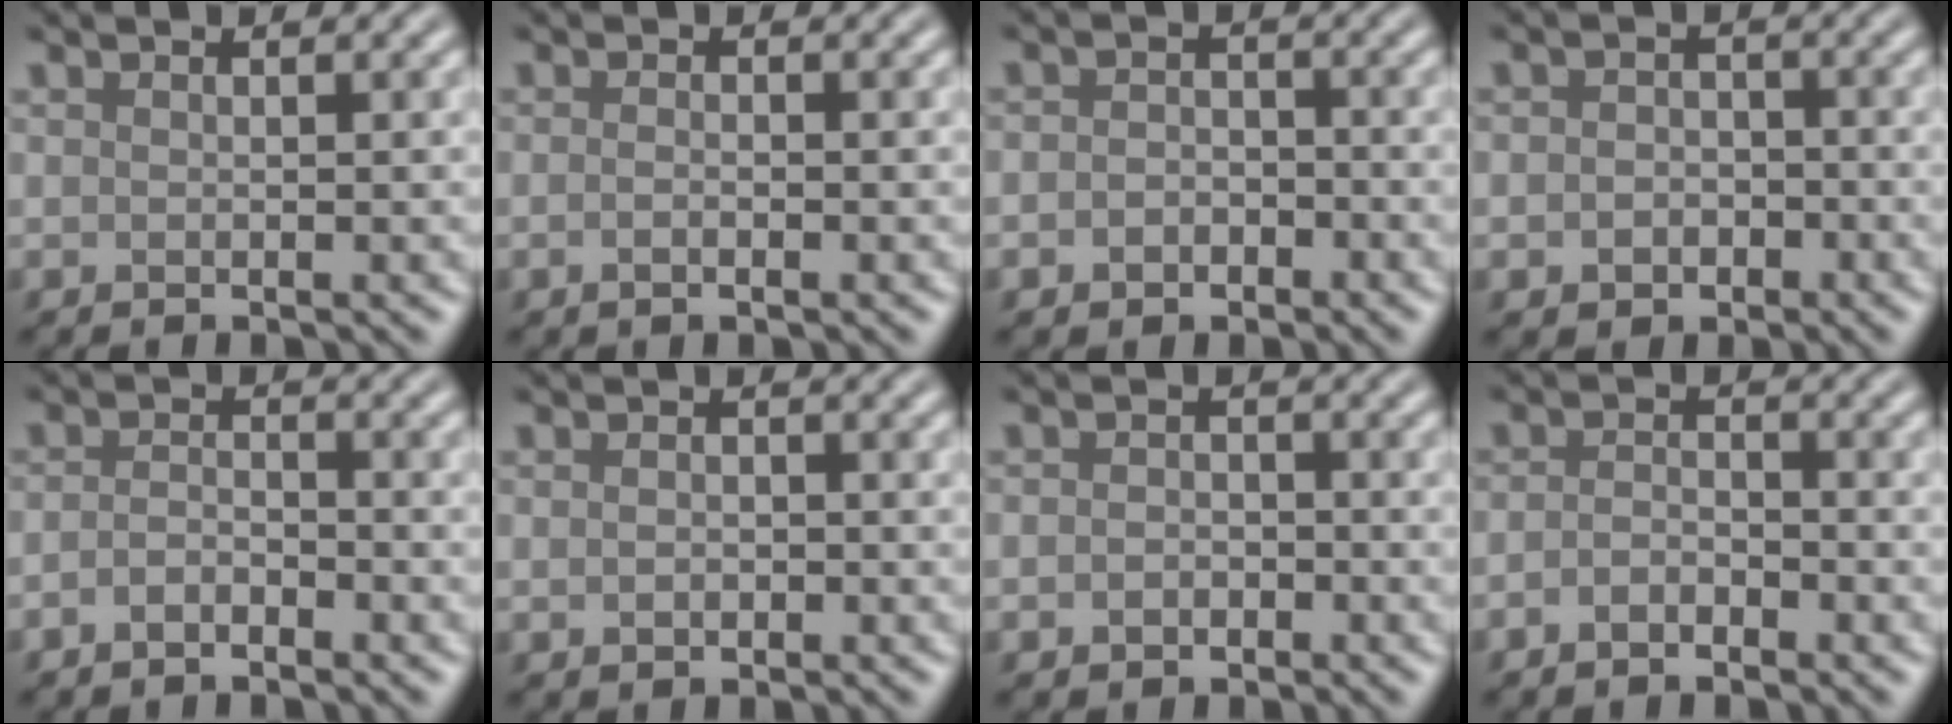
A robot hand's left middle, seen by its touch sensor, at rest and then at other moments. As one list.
[{"total": 1.0, "force": [-0.4, 0.4, 0.9], "torque": [-0.017, -0.001, -0.009]}, {"total": 2.1, "force": [-0.9, 1.6, 1.0], "torque": [-0.015, 0.000, -0.023]}, {"total": 2.3, "force": [-0.8, 1.9, 1.0], "torque": [-0.005, -0.004, -0.020]}, {"total": 1.8, "force": [-1.1, 0.8, 1.1], "torque": [-0.024, 0.002, -0.025]}, {"total": 1.2, "force": [-0.2, 0.9, 0.8], "torque": [-0.016, -0.001, -0.005]}, {"total": 1.7, "force": [-0.7, 1.3, 0.8], "torque": [-0.014, -0.001, -0.017]}, {"total": 1.8, "force": [-1.0, 0.9, 1.2], "torque": [-0.025, 0.002, -0.025]}]